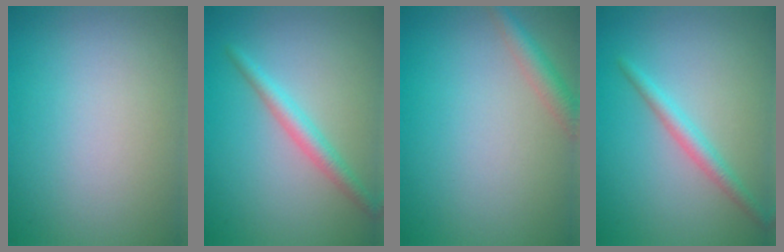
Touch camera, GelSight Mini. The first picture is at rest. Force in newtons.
{"total": 2.5, "press": 2.5, "slide": 0.0}
{"total": 2.4, "press": 2.4, "slide": 0.1}
{"total": 2.2, "press": 2.2, "slide": 0.1}